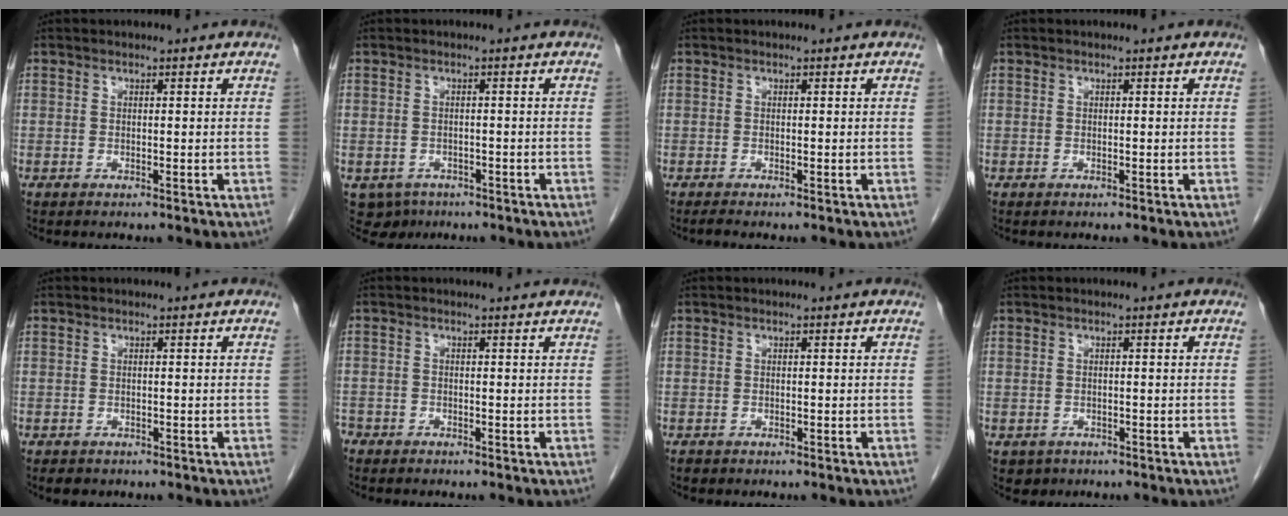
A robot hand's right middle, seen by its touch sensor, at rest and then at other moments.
{"total": 4.0, "force": [-2.5, 3.1, 0.6], "torque": [-0.007, 0.002, -0.032]}
{"total": 0.5, "force": [-0.4, -0.1, 0.2], "torque": [-0.009, -0.002, -0.009]}
{"total": 0.0}
{"total": 1.8, "force": [-1.4, 1.1, 0.4], "torque": [-0.013, 0.000, -0.015]}
{"total": 2.4, "force": [-1.5, 1.4, 1.1], "torque": [-0.019, 0.004, -0.021]}
{"total": 0.6, "force": [-0.4, 0.4, 0.1], "torque": [-0.009, 0.001, -0.006]}
{"total": 2.2, "force": [-1.2, 1.7, 0.2], "torque": [-0.006, 0.004, -0.014]}